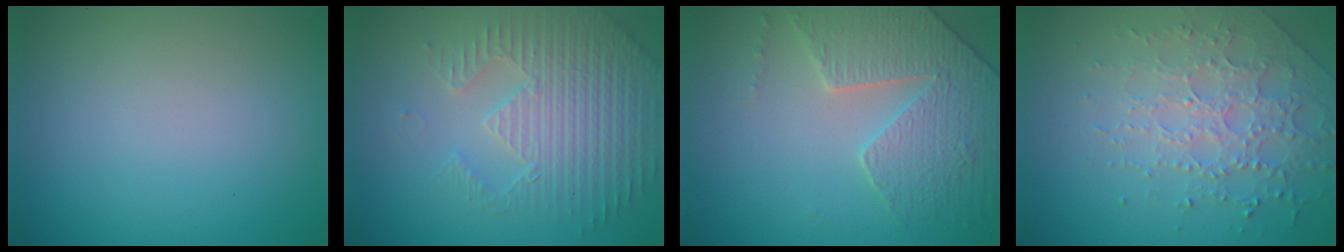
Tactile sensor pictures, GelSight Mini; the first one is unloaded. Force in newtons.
{"total": 4.2, "press": 4.1, "slide": 0.9}
{"total": 4.2, "press": 4.1, "slide": 1.0}
{"total": 3.4, "press": 3.3, "slide": 1.1}